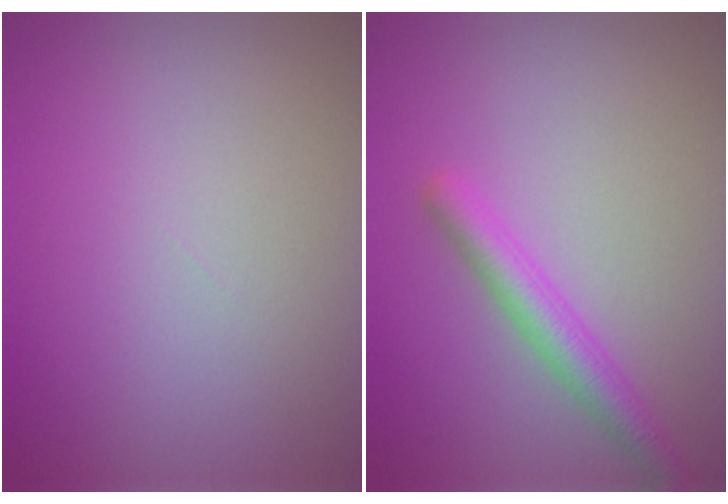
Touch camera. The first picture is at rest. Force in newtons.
{"total": 2.9, "press": 2.9, "slide": 0.1}